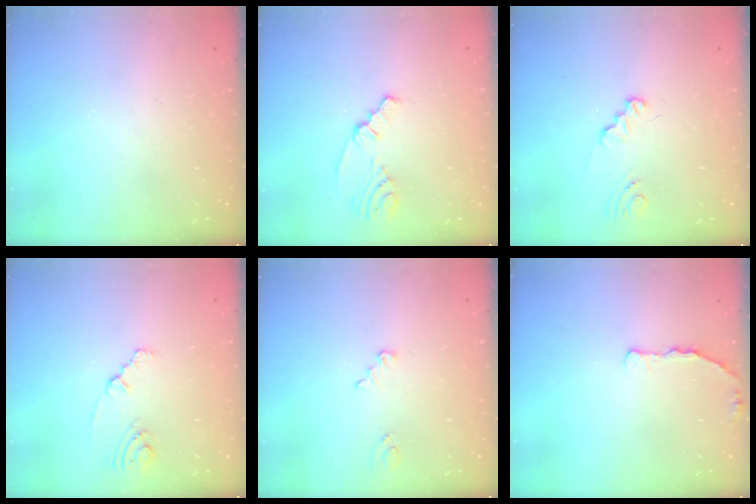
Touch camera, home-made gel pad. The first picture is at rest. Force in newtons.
{"total": 2.1, "press": 1.7, "slide": 1.2}
{"total": 1.5, "press": 1.4, "slide": 0.1}
{"total": 2.7, "press": 2.7, "slide": 0.5}
{"total": 2.6, "press": 2.5, "slide": 0.3}
{"total": 5.0, "press": 3.9, "slide": 3.1}